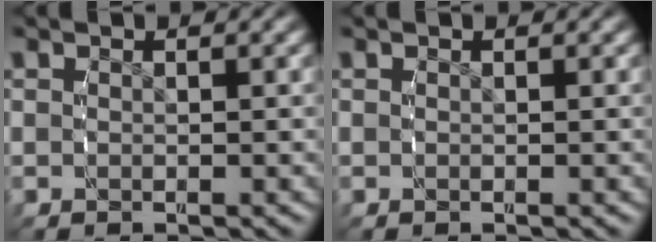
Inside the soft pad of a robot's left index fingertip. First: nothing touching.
{"total": 0.0}